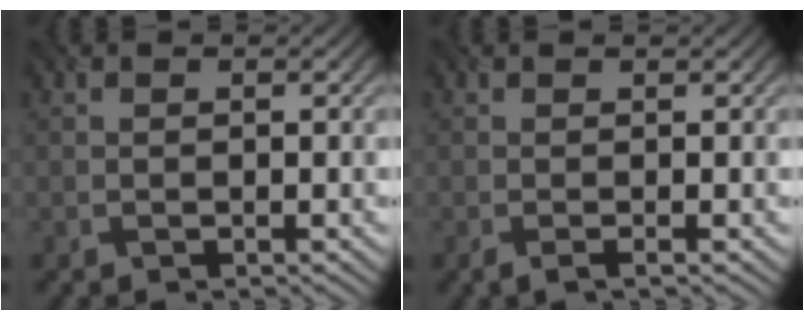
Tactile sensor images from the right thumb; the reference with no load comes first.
{"total": 1.2, "force": [-0.2, 0.2, 1.2], "torque": [-0.021, -0.003, -0.007]}